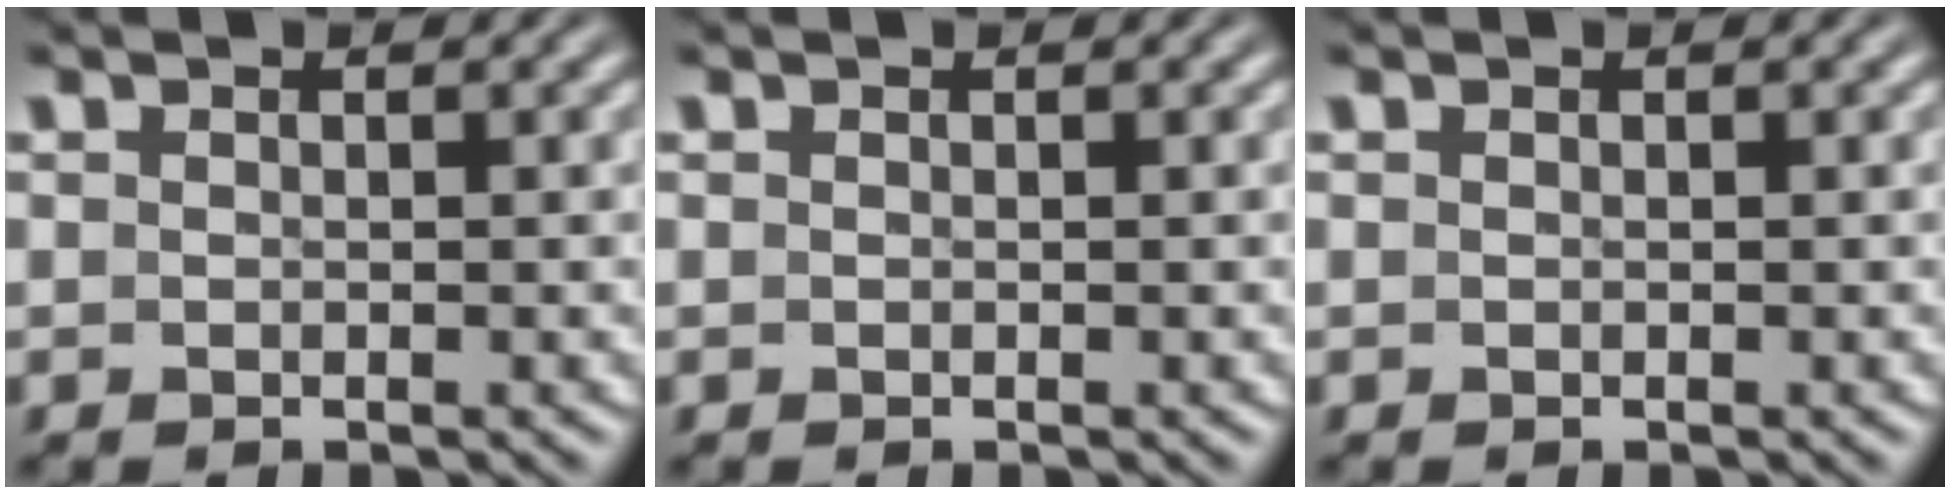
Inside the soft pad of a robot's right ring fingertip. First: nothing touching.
{"total": 0.0}
{"total": 0.0}